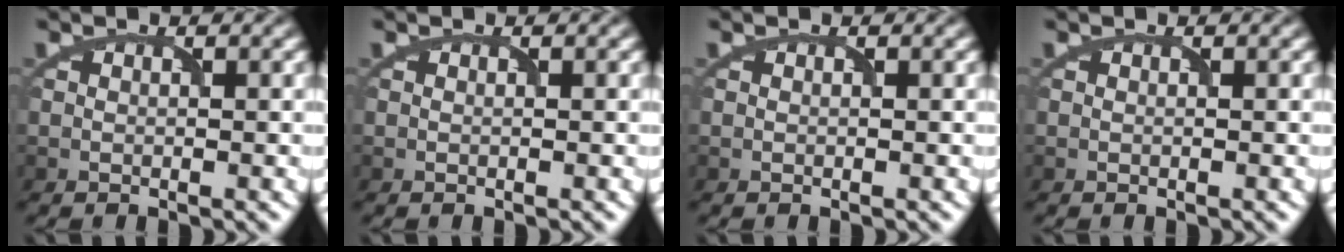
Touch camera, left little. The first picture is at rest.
{"total": 0.0}
{"total": 0.0}
{"total": 0.0}